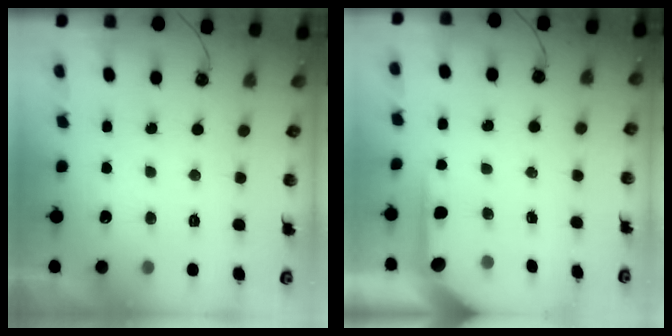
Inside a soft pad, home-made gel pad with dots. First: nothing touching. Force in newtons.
{"total": 4.9, "press": 4.9, "slide": 0.3}